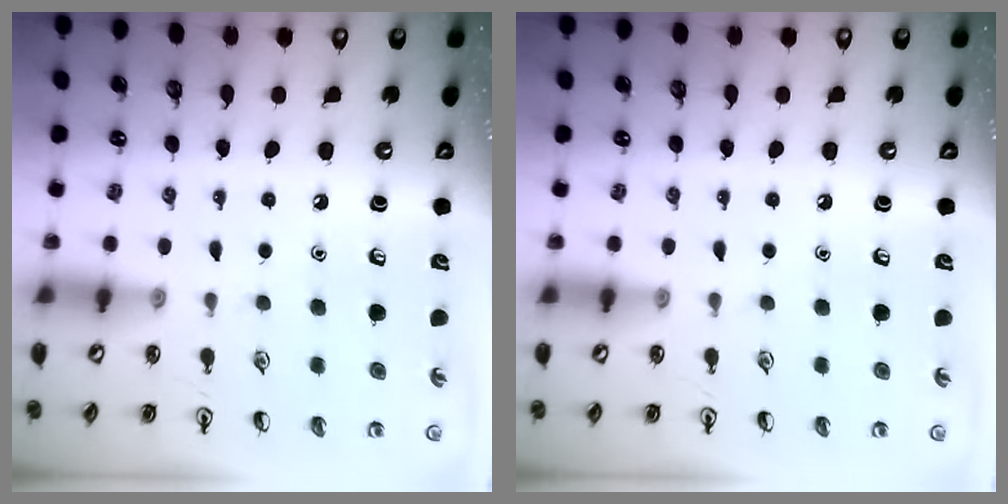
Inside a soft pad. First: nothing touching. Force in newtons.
{"total": 0.0}